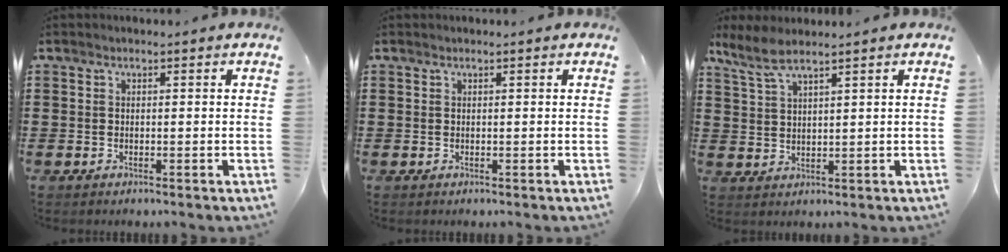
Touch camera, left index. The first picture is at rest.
{"total": 0.0}
{"total": 4.3, "force": [3.4, 0.5, 2.7], "torque": [-0.061, -0.001, 0.062]}